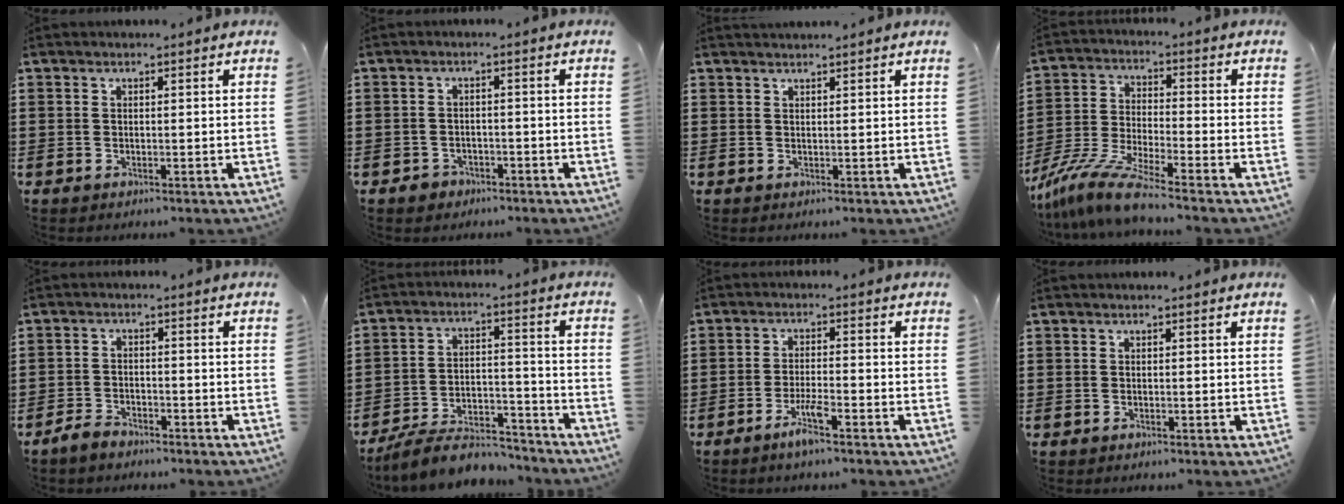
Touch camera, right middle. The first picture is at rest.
{"total": 1.8, "force": [-1.5, 1.0, 0.2], "torque": [-0.009, 0.002, -0.033]}
{"total": 1.0, "force": [1.0, -0.1, 0.1], "torque": [-0.003, -0.002, 0.020]}
{"total": 8.6, "force": [-7.6, 0.1, 4.1], "torque": [-0.097, -0.007, -0.155]}
{"total": 2.6, "force": [-2.4, 0.8, 0.6], "torque": [-0.023, 0.005, -0.053]}
{"total": 8.5, "force": [-7.7, 2.0, 3.0], "torque": [-0.047, 0.023, -0.144]}
{"total": 4.0, "force": [-2.7, 0.3, 2.9], "torque": [-0.062, -0.003, -0.051]}
{"total": 0.0}